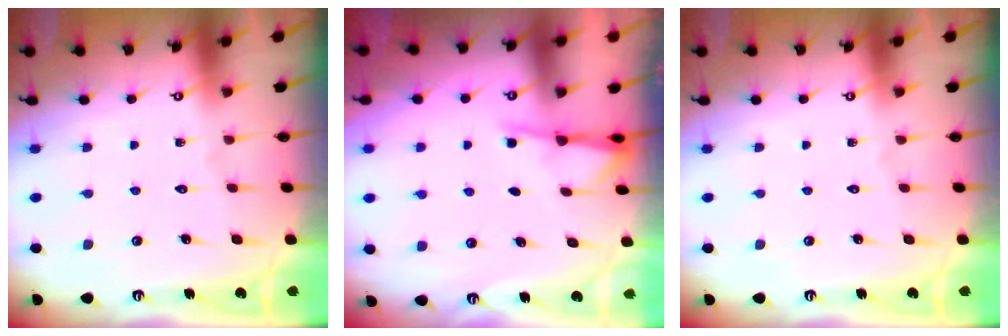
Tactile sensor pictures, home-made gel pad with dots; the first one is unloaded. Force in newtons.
{"total": 2.0, "press": 2.0, "slide": 0.4}
{"total": 0.0}